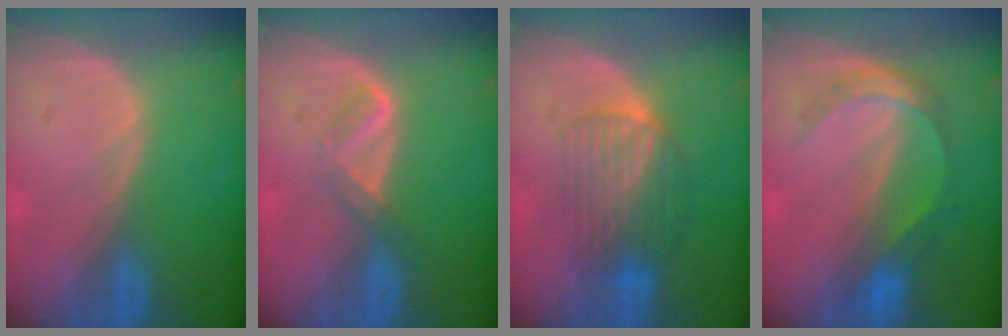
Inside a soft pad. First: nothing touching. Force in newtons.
{"total": 2.8, "press": 2.7, "slide": 0.7}
{"total": 6.4, "press": 6.3, "slide": 1.3}
{"total": 5.3, "press": 5.0, "slide": 1.7}